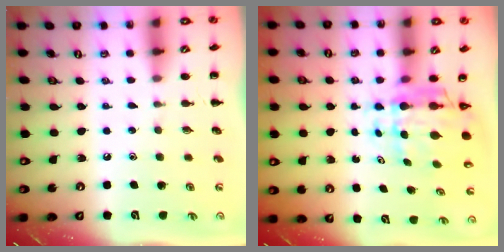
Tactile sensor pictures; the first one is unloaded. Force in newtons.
{"total": 7.1, "press": 6.7, "slide": 2.5}